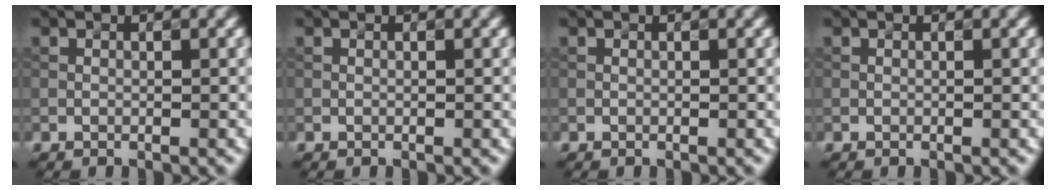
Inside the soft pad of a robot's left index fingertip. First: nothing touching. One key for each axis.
{"total": 0.0}
{"total": 0.0}
{"total": 0.0}